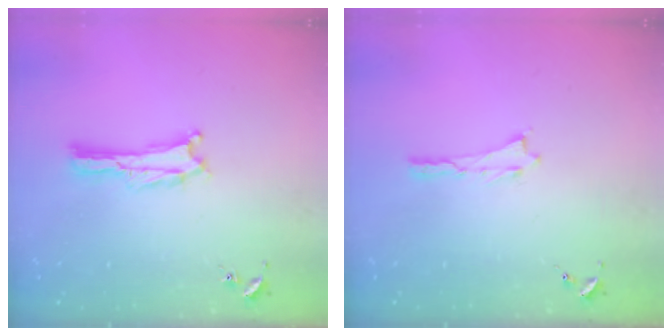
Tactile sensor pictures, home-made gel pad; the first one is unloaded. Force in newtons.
{"total": 0.0}